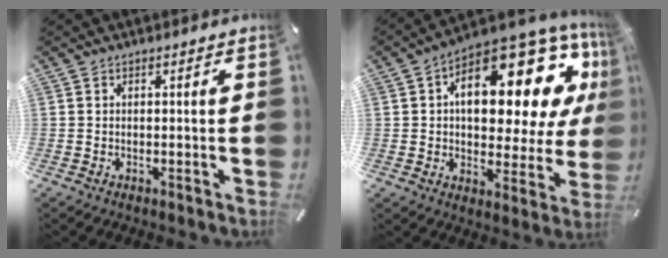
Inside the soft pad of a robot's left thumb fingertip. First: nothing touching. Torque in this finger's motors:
{"motor_torque": [2.50, 2.51, 1.51, -1.26, 0.25]}